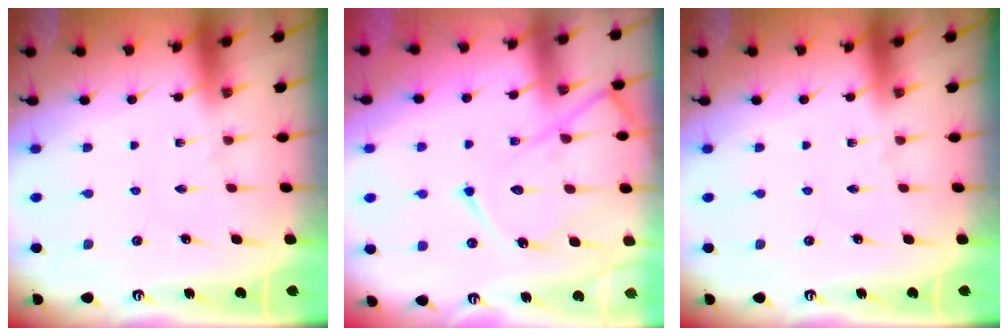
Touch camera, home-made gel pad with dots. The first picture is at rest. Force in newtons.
{"total": 14.6, "press": 14.5, "slide": 1.5}
{"total": 0.0}